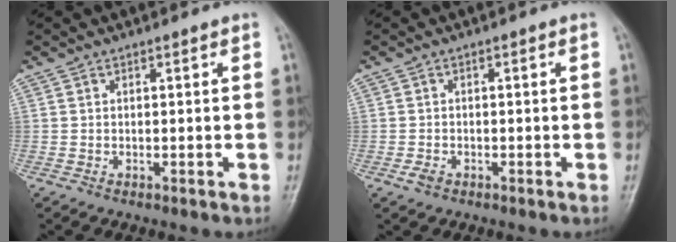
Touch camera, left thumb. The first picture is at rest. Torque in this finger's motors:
{"motor_torque": [0.13, 0.83, -0.01, -0.16, 0.00]}